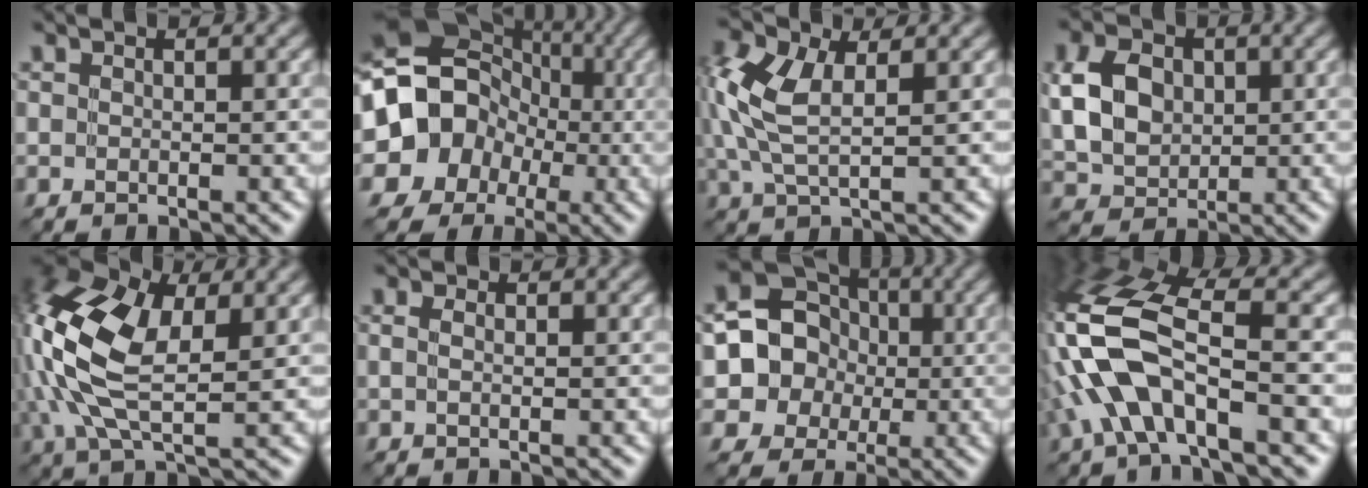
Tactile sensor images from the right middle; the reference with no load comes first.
{"total": 13.4, "force": [-1.6, 12.0, 5.8], "torque": [-0.108, 0.004, -0.060]}
{"total": 6.6, "force": [1.7, 3.5, 5.4], "torque": [-0.143, 0.004, 0.031]}
{"total": 6.0, "force": [0.7, 4.6, 3.8], "torque": [-0.085, 0.008, 0.011]}
{"total": 12.1, "force": [2.4, 6.5, 9.9], "torque": [-0.238, 0.016, 0.040]}
{"total": 1.1, "force": [0.2, 0.6, 0.8], "torque": [-0.017, 0.001, -0.001]}
{"total": 9.4, "force": [-1.0, 8.7, 3.3], "torque": [-0.056, 0.025, -0.036]}
{"total": 9.0, "force": [-2.6, 3.4, 8.0], "torque": [-0.179, 0.017, -0.063]}